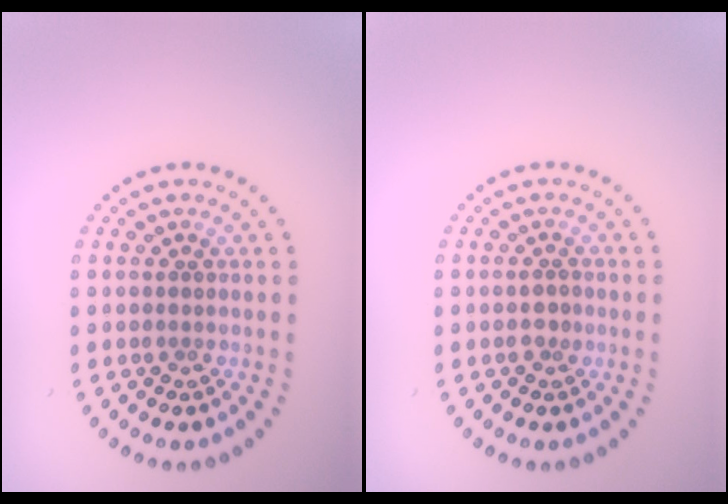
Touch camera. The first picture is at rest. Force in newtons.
{"total": 1.2, "press": 1.1, "slide": 0.2}